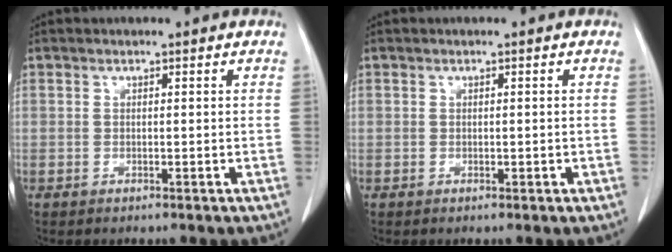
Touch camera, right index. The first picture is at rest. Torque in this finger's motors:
{"motor_torque": [-0.06, 0.26, 0.02, 0.00]}